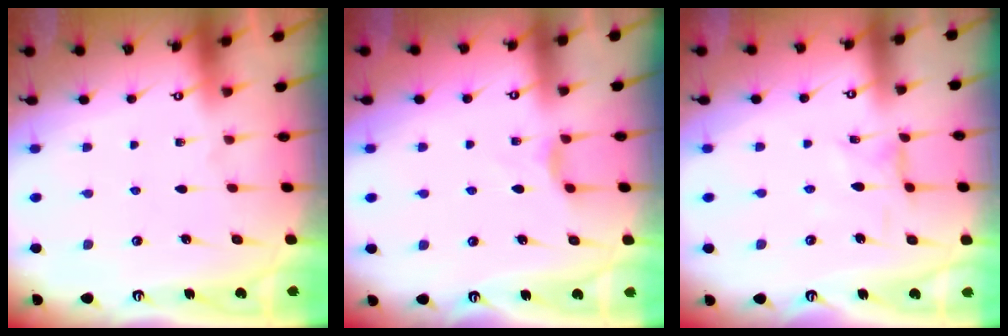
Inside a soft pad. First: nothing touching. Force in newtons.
{"total": 3.0, "press": 3.0, "slide": 0.5}
{"total": 0.9, "press": 0.9, "slide": 0.2}